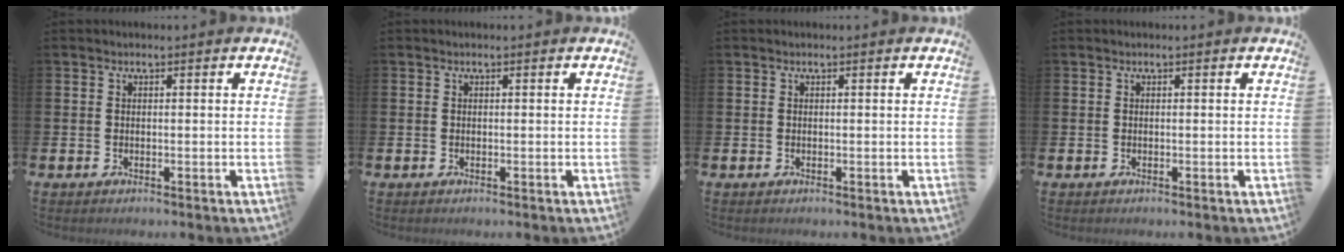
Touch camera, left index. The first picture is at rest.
{"total": 0.0}
{"total": 0.0}
{"total": 0.0}